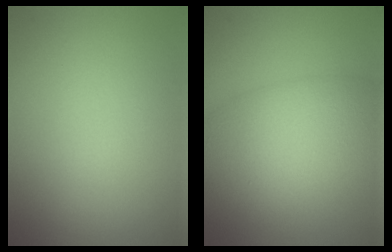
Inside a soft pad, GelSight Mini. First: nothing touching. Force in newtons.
{"total": 7.7, "press": 7.7, "slide": 0.2}